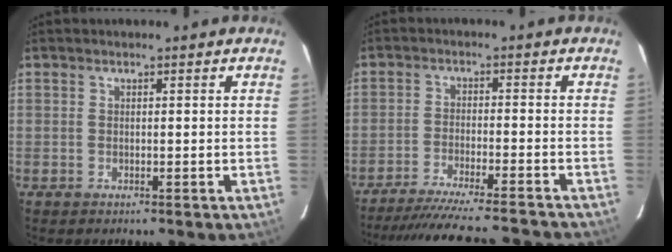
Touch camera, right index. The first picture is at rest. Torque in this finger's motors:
{"motor_torque": [0.82, -1.32, 0.47, 0.09]}